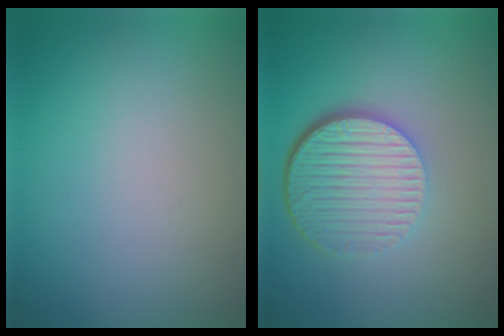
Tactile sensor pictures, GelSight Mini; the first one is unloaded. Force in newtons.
{"total": 6.3, "press": 4.3, "slide": 4.6}